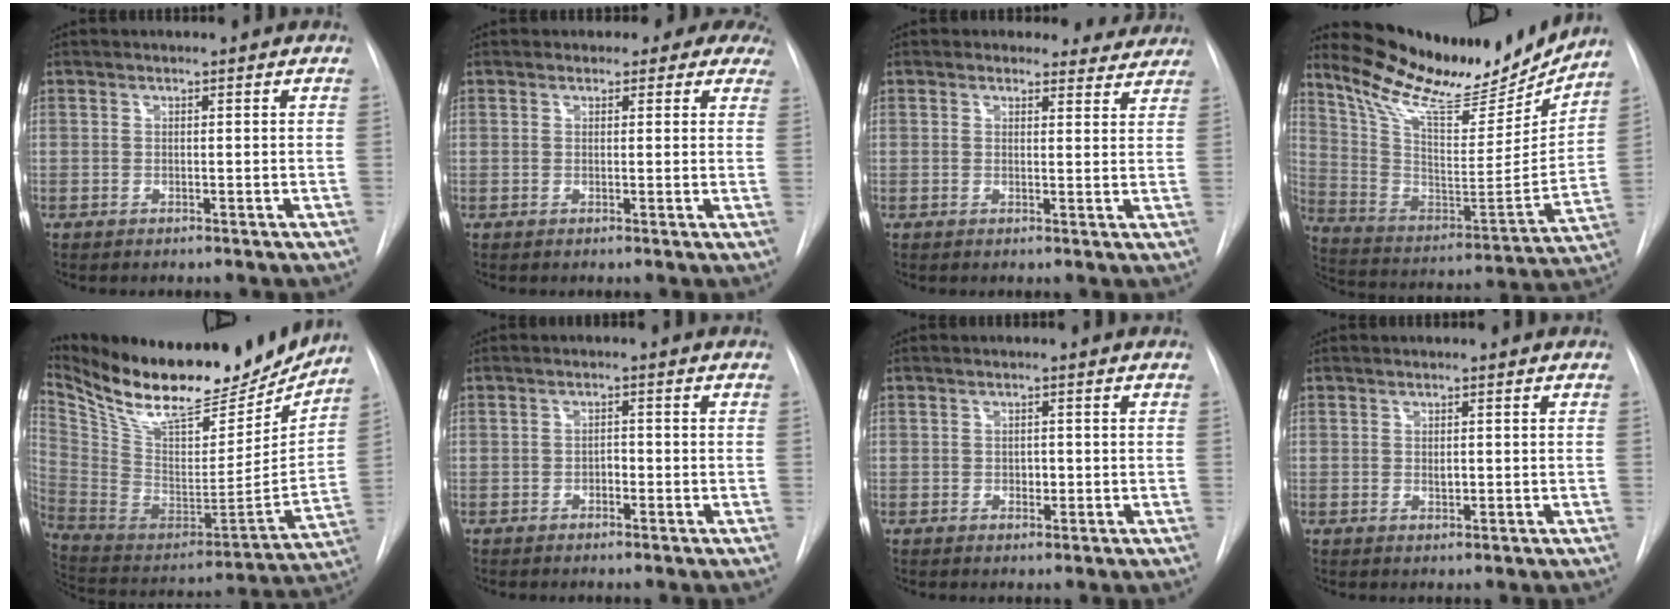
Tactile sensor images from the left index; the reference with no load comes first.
{"total": 6.9, "force": [5.9, 3.4, 0.8], "torque": [0.027, -0.009, 0.041]}
{"total": 5.4, "force": [4.8, 2.4, -0.6], "torque": [0.033, -0.016, 0.028]}
{"total": 22.6, "force": [19.9, 5.1, 9.5], "torque": [-0.170, -0.040, 0.313]}
{"total": 26.3, "force": [22.2, 8.0, 11.5], "torque": [-0.214, -0.027, 0.348]}
{"total": 1.3, "force": [-0.9, 0.7, 0.7], "torque": [-0.008, -0.001, -0.017]}
{"total": 1.2, "force": [-0.5, 0.8, 0.7], "torque": [-0.011, -0.004, -0.006]}
{"total": 0.7, "force": [-0.2, 0.4, 0.6], "torque": [-0.010, -0.008, -0.001]}